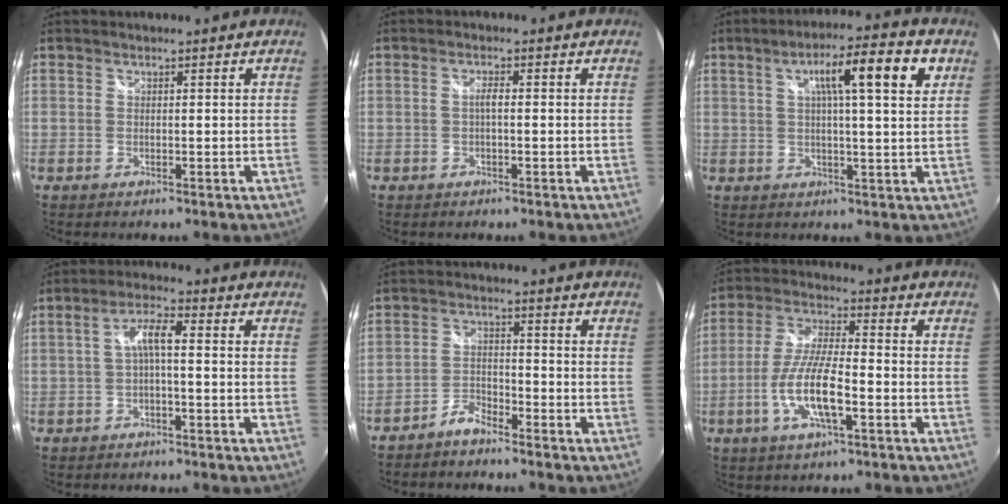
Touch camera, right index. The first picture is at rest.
{"total": 1.4, "force": [-0.3, 0.2, 1.3], "torque": [-0.025, 0.004, -0.008]}
{"total": 11.8, "force": [4.5, 1.5, 10.8], "torque": [-0.169, 0.028, 0.066]}
{"total": 4.5, "force": [-0.7, 0.9, 4.3], "torque": [-0.087, 0.012, -0.012]}
{"total": 4.1, "force": [-3.6, 1.3, 1.5], "torque": [-0.043, 0.007, -0.070]}
{"total": 11.2, "force": [-4.0, 2.6, 10.1], "torque": [-0.212, -0.003, -0.074]}